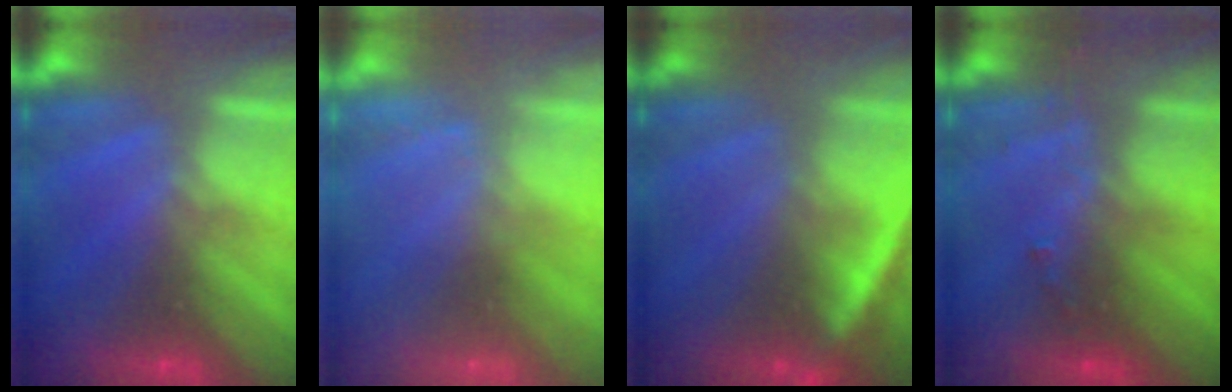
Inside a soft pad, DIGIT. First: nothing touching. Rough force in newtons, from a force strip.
{"total": 2.6}
{"total": 2.2}
{"total": 2.8}